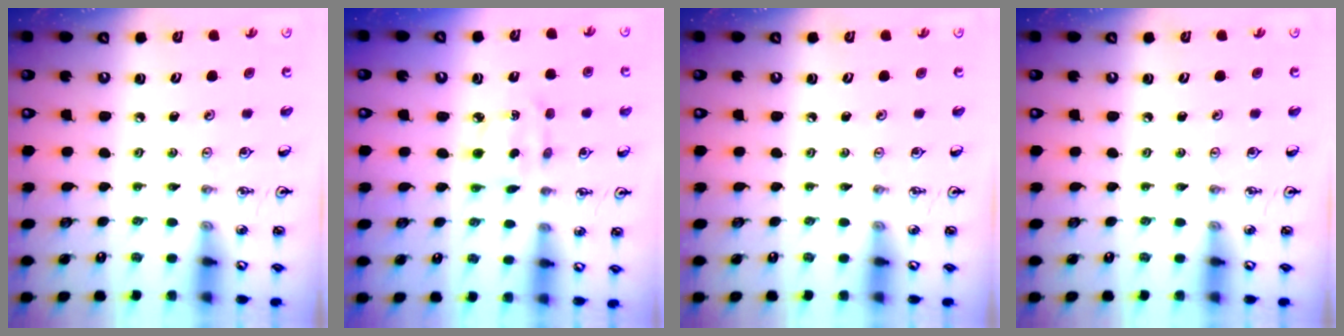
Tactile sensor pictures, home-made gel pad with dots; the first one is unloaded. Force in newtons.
{"total": 2.8, "press": 2.8, "slide": 0.4}
{"total": 0.0}
{"total": 0.0}